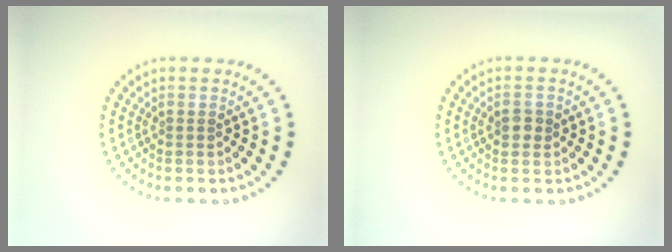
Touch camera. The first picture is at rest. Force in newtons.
{"total": 1.4, "press": 1.4, "slide": 0.1}